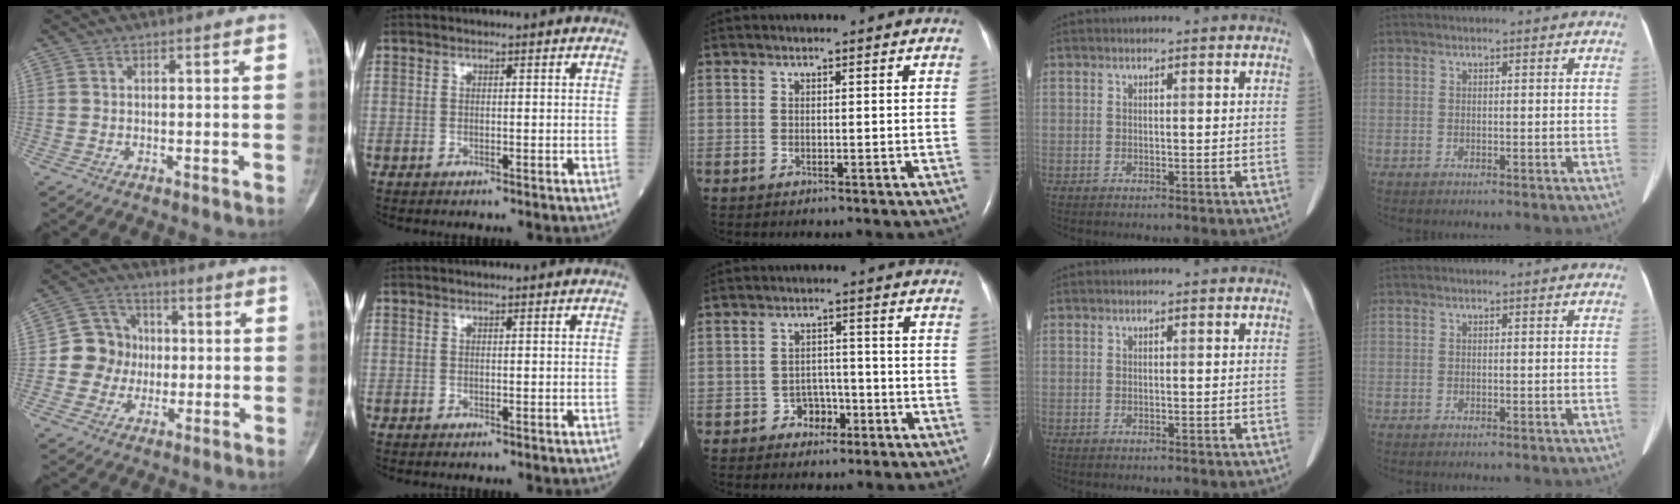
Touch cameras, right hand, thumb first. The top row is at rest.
{"thumb": {"total": 9.0, "force": [-0.6, 8.5, 2.9], "torque": [-0.008, 0.022, -0.018]}, "middle": {"total": 3.5, "force": [-2.0, 2.7, 1.1], "torque": [-0.010, 0.012, -0.028]}}